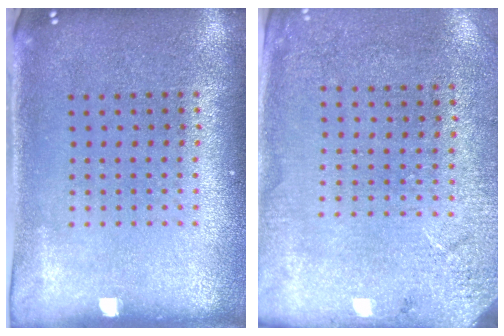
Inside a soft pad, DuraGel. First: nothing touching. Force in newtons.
{"total": 2.6, "press": 2.4, "slide": 0.9}